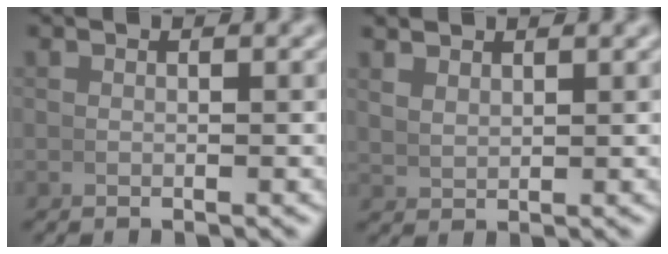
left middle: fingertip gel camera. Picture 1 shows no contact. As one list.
[{"total": 2.0, "force": [1.8, 0.4, 0.6], "torque": [-0.011, 0.001, 0.043]}]